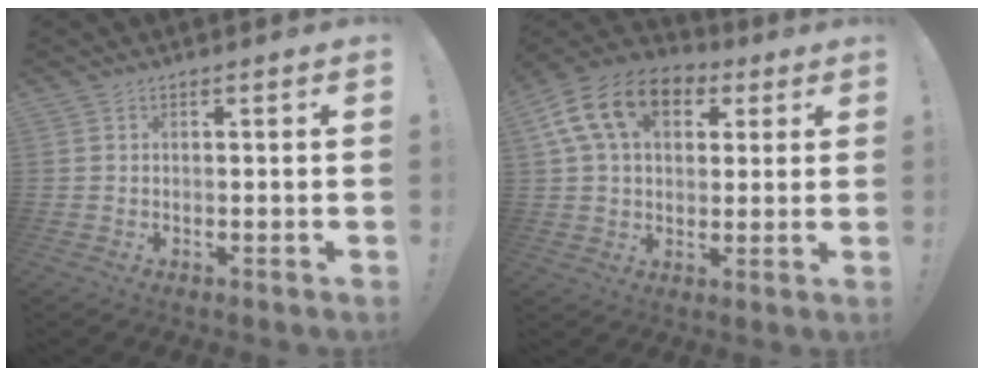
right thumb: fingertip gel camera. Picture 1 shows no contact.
{"total": 17.1, "force": [6.2, 11.6, 10.9], "torque": [-0.188, -0.004, 0.115]}